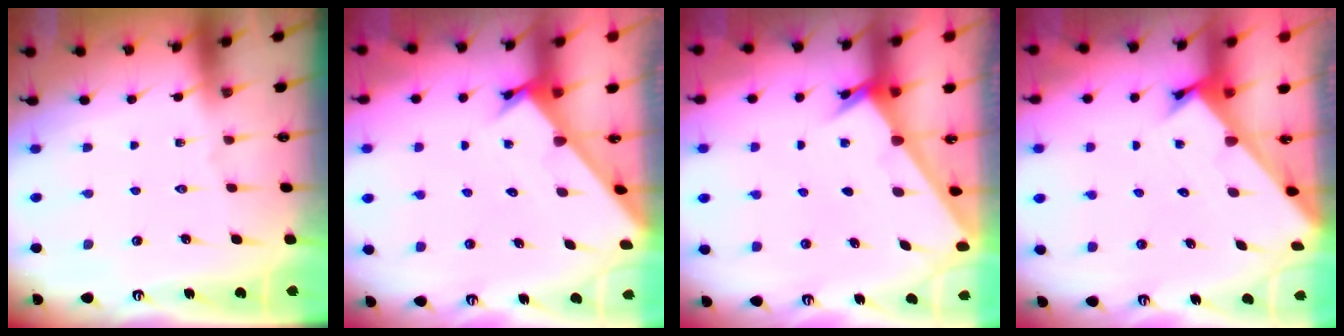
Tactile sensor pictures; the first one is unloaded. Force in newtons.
{"total": 2.3, "press": 2.3, "slide": 0.0}
{"total": 2.3, "press": 2.3, "slide": 0.3}
{"total": 2.5, "press": 2.5, "slide": 0.3}